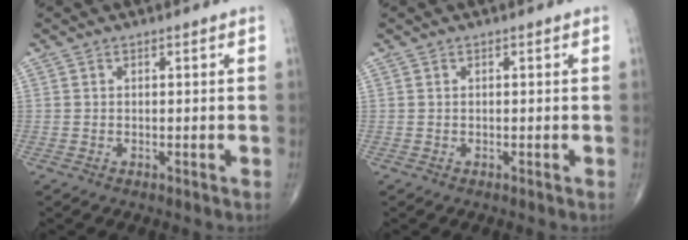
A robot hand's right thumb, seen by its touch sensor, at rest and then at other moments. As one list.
[{"total": 0.0}]